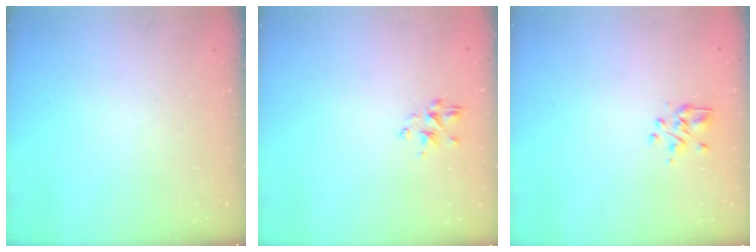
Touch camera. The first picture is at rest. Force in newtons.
{"total": 2.8, "press": 2.7, "slide": 0.8}
{"total": 2.9, "press": 2.7, "slide": 1.1}